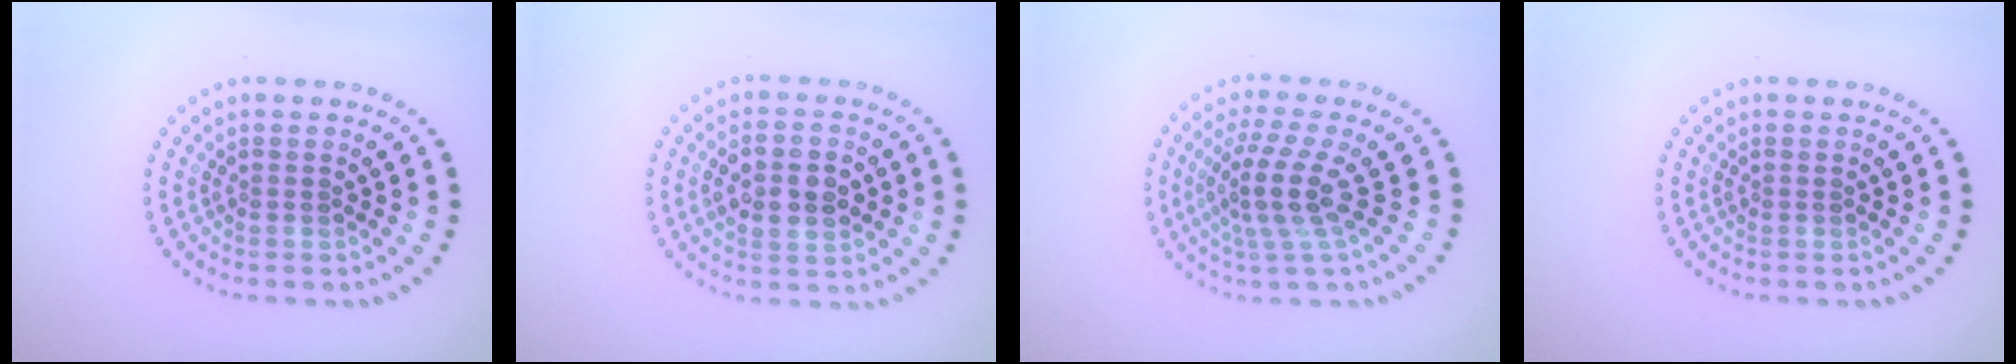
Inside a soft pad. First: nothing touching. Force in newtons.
{"total": 4.3, "press": 4.3, "slide": 0.5}
{"total": 4.0, "press": 2.9, "slide": 2.8}
{"total": 0.0}